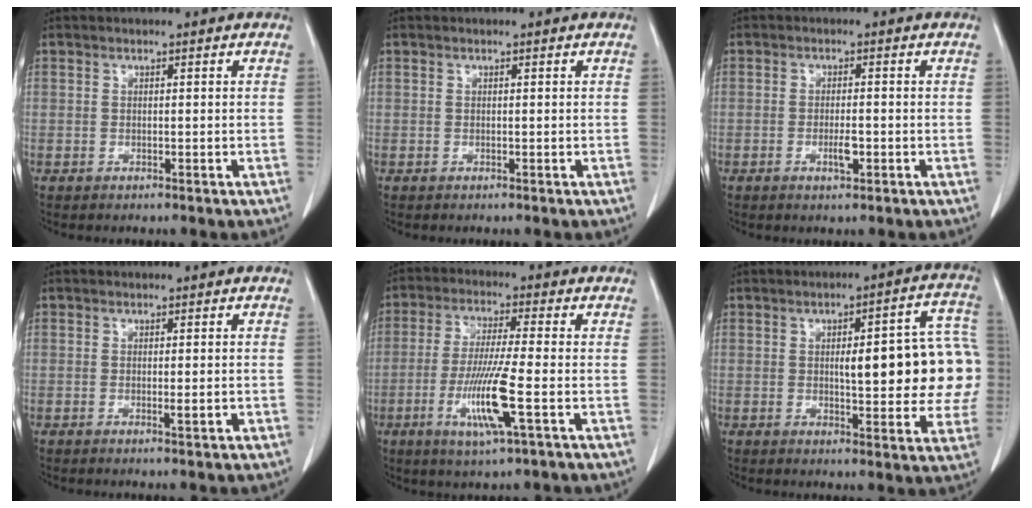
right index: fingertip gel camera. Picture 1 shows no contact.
{"total": 0.0}
{"total": 2.4, "force": [-0.9, 0.5, 2.2], "torque": [-0.039, -0.001, -0.013]}
{"total": 1.6, "force": [-0.5, 0.1, 1.6], "torque": [-0.022, -0.004, -0.006]}
{"total": 10.1, "force": [-3.1, -0.2, 9.6], "torque": [-0.190, -0.018, -0.062]}
{"total": 16.0, "force": [0.6, 4.4, 15.4], "torque": [-0.163, 0.032, 0.011]}